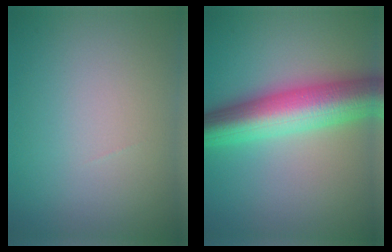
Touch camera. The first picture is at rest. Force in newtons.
{"total": 9.5, "press": 9.5, "slide": 0.1}